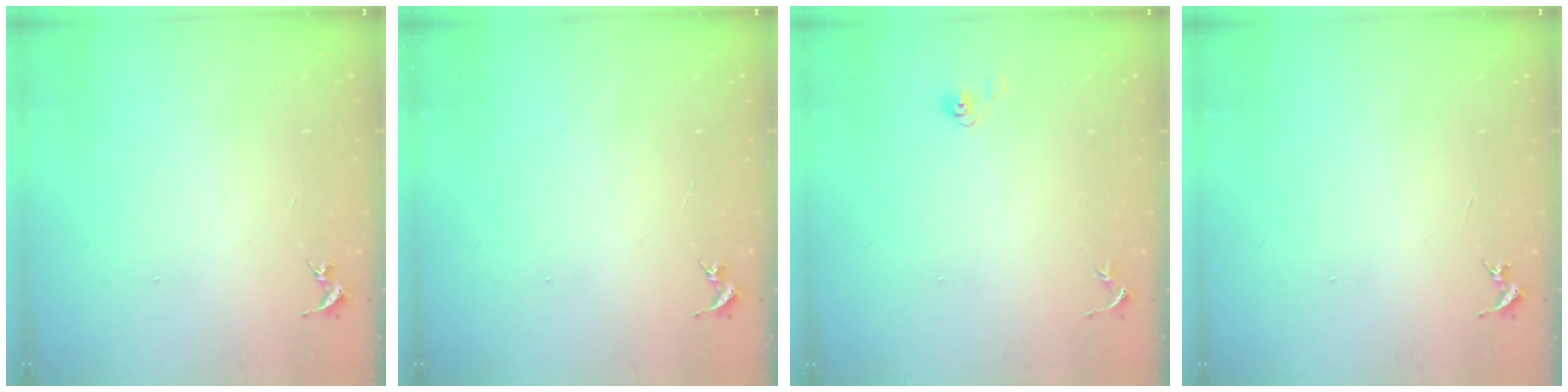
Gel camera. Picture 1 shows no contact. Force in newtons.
{"total": 0.0}
{"total": 4.0, "press": 3.3, "slide": 2.2}
{"total": 0.0}